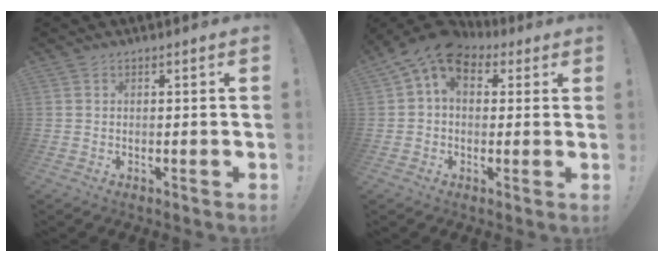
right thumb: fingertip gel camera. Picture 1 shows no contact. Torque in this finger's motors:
{"motor_torque": [1.39, 1.38, 0.27, -0.04, 0.34]}